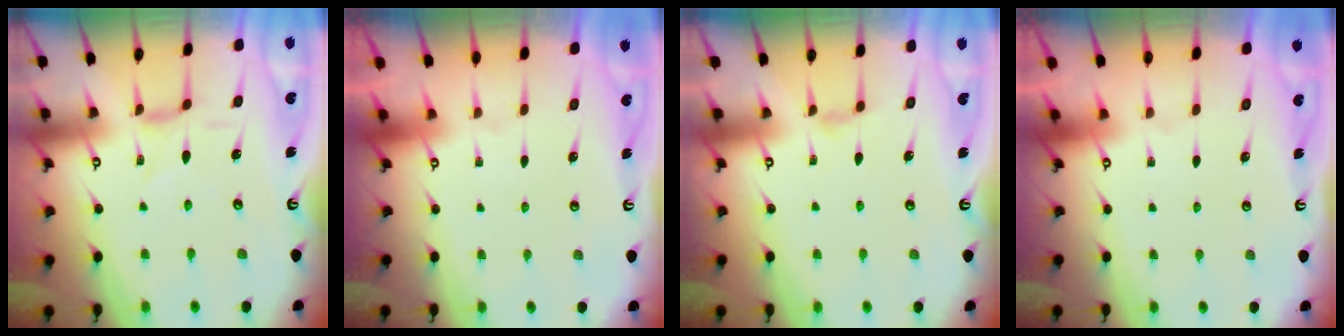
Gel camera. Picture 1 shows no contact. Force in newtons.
{"total": 0.0}
{"total": 2.6, "press": 2.6, "slide": 0.4}
{"total": 0.0}